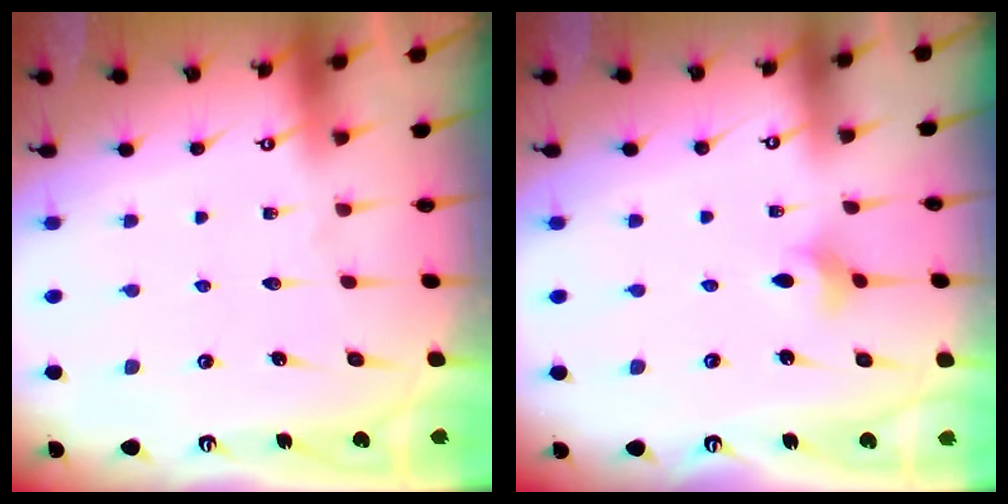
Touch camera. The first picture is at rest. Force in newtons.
{"total": 2.7, "press": 2.6, "slide": 0.6}